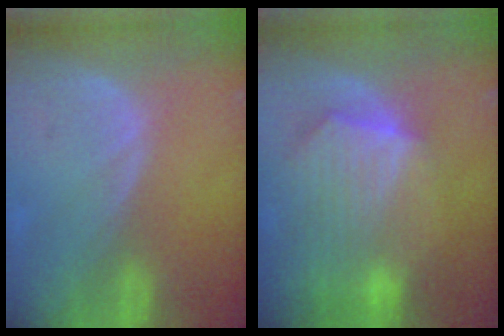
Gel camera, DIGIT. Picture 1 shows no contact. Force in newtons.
{"total": 10.4, "press": 9.1, "slide": 5.1}